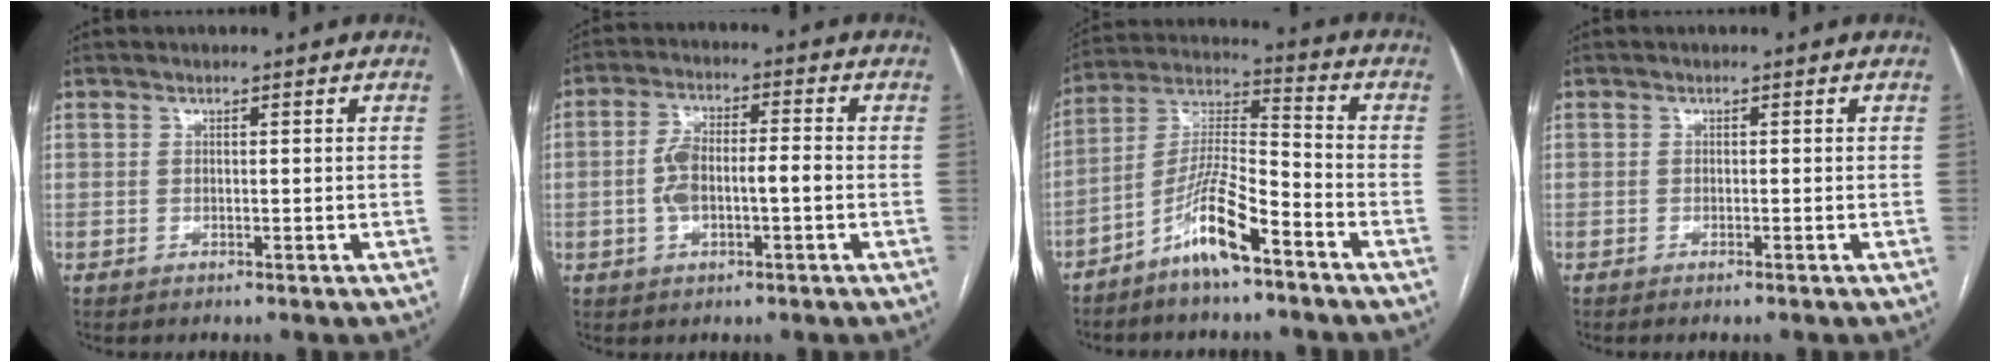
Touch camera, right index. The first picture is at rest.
{"total": 7.0, "force": [-1.1, 2.7, 6.4], "torque": [-0.132, 0.021, -0.019]}
{"total": 10.4, "force": [-6.7, 1.3, 7.9], "torque": [-0.164, 0.000, -0.130]}
{"total": 0.6, "force": [-0.5, -0.1, 0.4], "torque": [-0.008, 0.000, -0.008]}